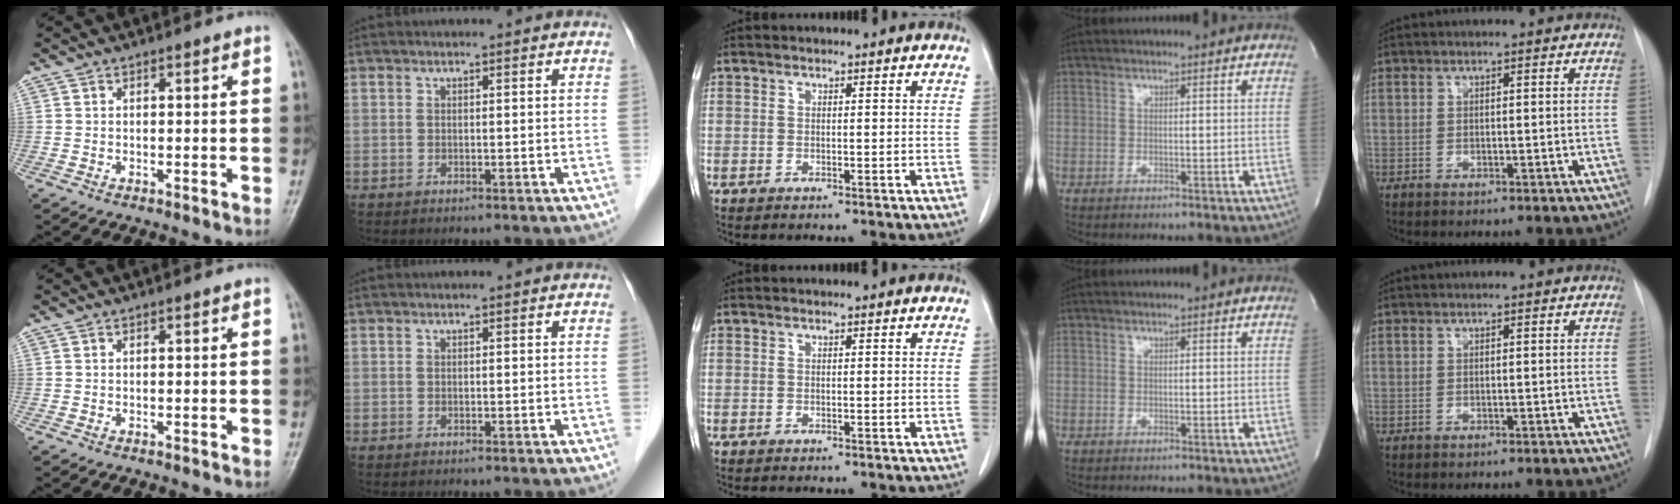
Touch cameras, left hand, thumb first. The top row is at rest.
{}